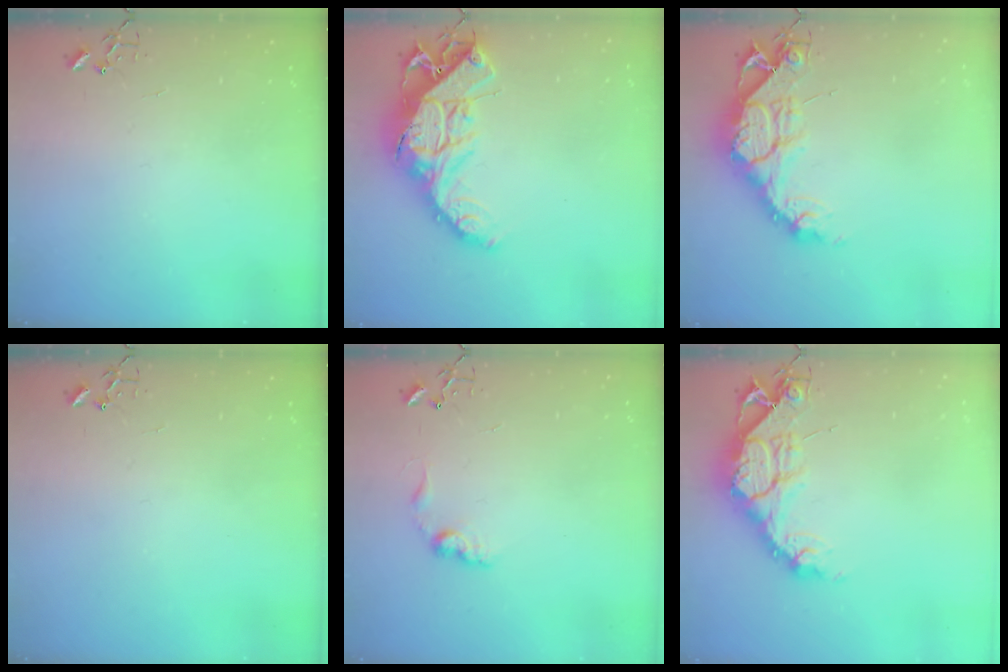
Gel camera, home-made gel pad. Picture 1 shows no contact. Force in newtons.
{"total": 20.4, "press": 20.4, "slide": 1.7}
{"total": 14.7, "press": 14.7, "slide": 1.2}
{"total": 0.0}
{"total": 8.6, "press": 8.6, "slide": 0.3}
{"total": 14.7, "press": 14.7, "slide": 1.2}